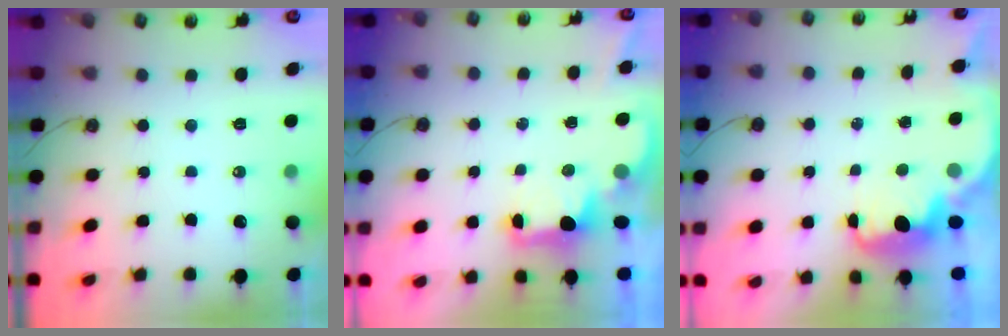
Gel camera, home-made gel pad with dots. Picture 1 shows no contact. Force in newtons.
{"total": 2.1, "press": 1.9, "slide": 0.8}
{"total": 2.7, "press": 2.7, "slide": 0.4}